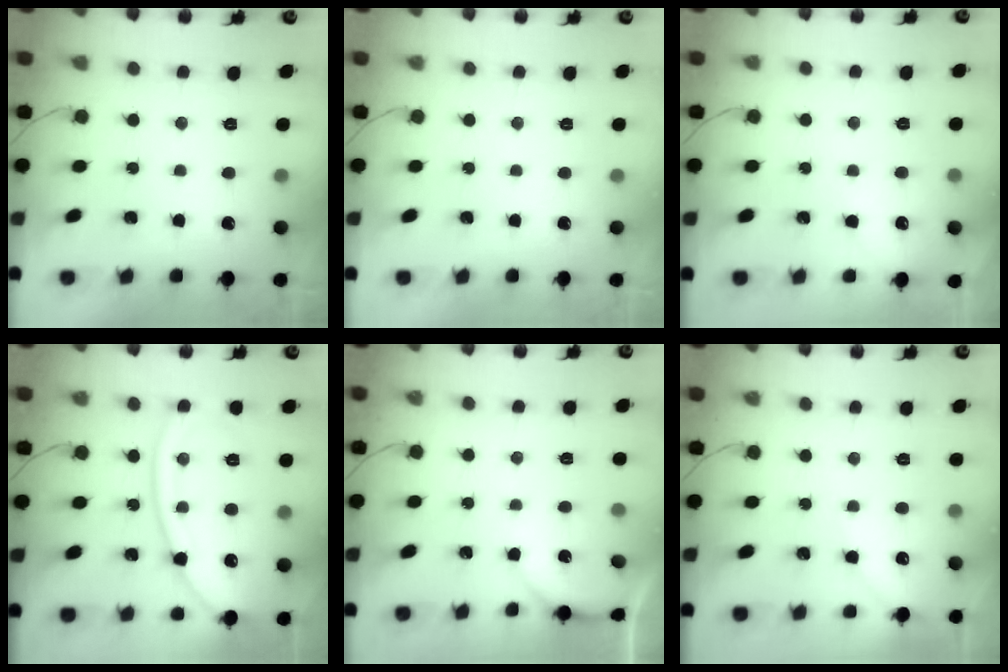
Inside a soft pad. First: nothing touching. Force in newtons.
{"total": 0.0}
{"total": 2.2, "press": 2.2, "slide": 0.3}
{"total": 14.7, "press": 14.6, "slide": 1.6}
{"total": 2.0, "press": 2.0, "slide": 0.2}
{"total": 3.5, "press": 3.5, "slide": 0.5}